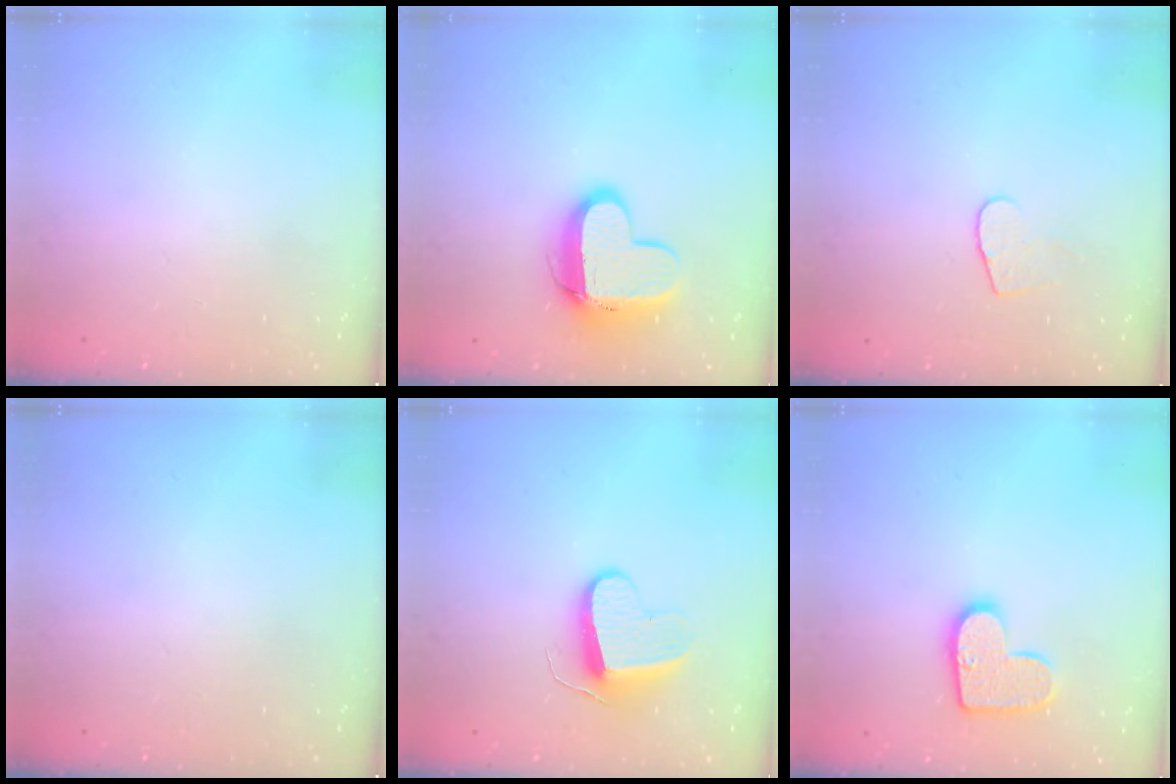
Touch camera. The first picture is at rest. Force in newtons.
{"total": 12.1, "press": 12.0, "slide": 1.2}
{"total": 5.0, "press": 5.0, "slide": 0.4}
{"total": 0.0}
{"total": 9.0, "press": 9.0, "slide": 0.1}
{"total": 12.5, "press": 12.5, "slide": 0.7}